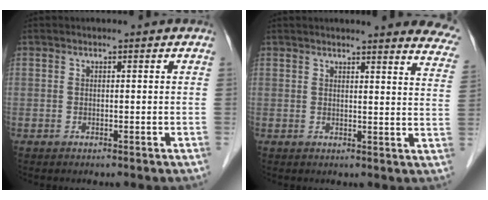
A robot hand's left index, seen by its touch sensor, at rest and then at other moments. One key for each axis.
{"total": 14.9, "fx": 14.1, "fy": 1.5, "fz": 4.6, "tx": -0.026, "ty": -0.066, "tz": 0.128}